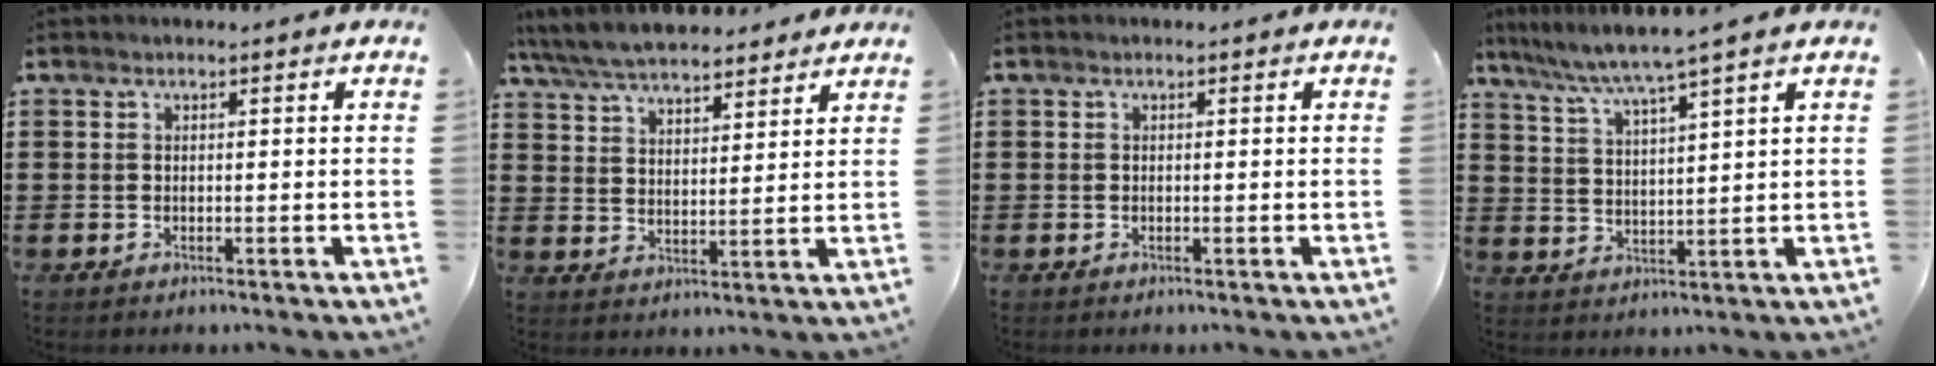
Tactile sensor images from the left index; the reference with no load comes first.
{"total": 6.8, "force": [6.3, 1.4, 2.0], "torque": [-0.064, -0.019, 0.116]}
{"total": 0.0}
{"total": 5.2, "force": [4.3, -0.9, 2.6], "torque": [-0.068, -0.025, 0.071]}